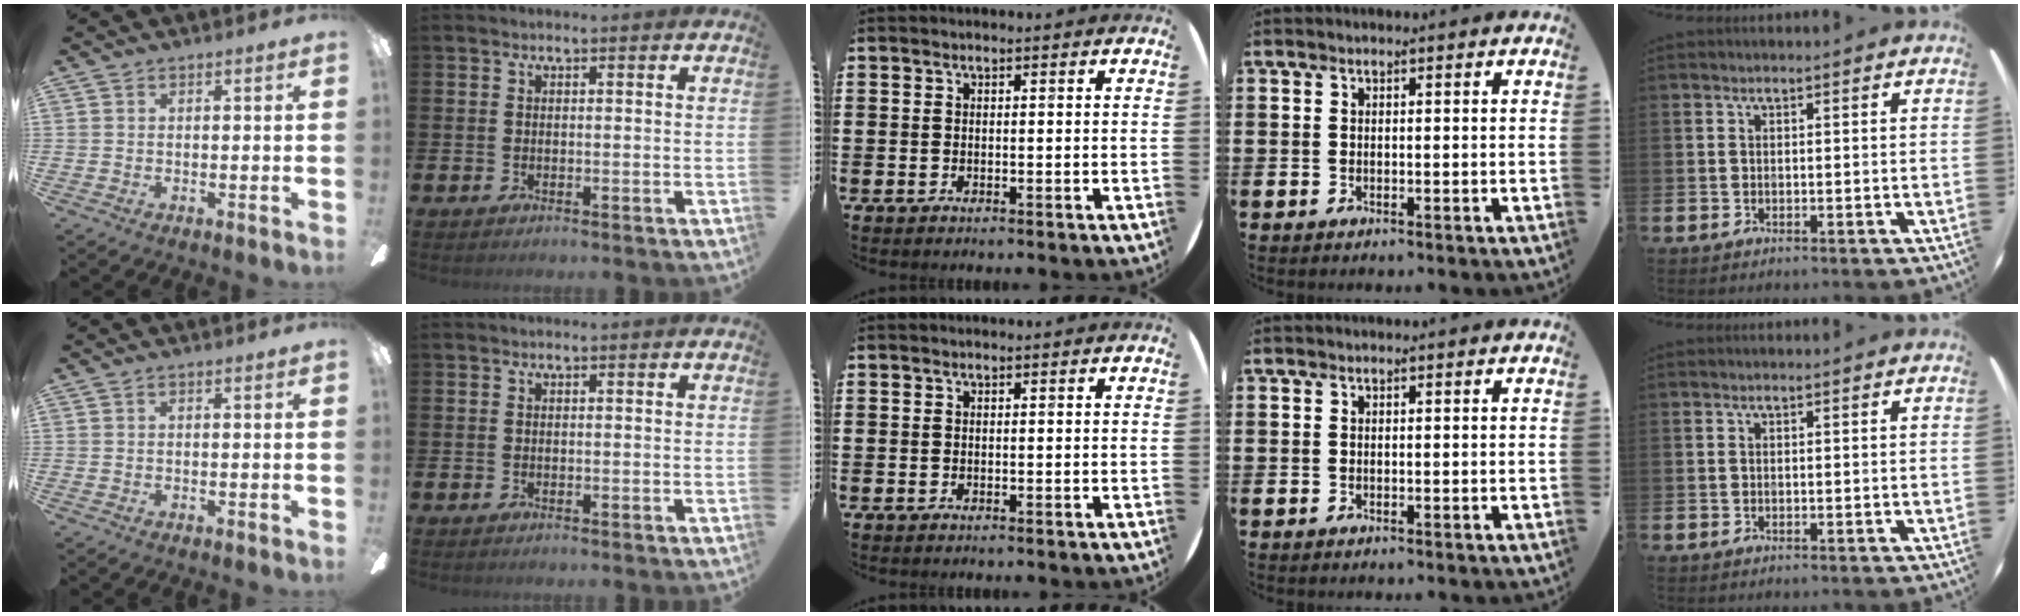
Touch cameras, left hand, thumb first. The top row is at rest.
{}